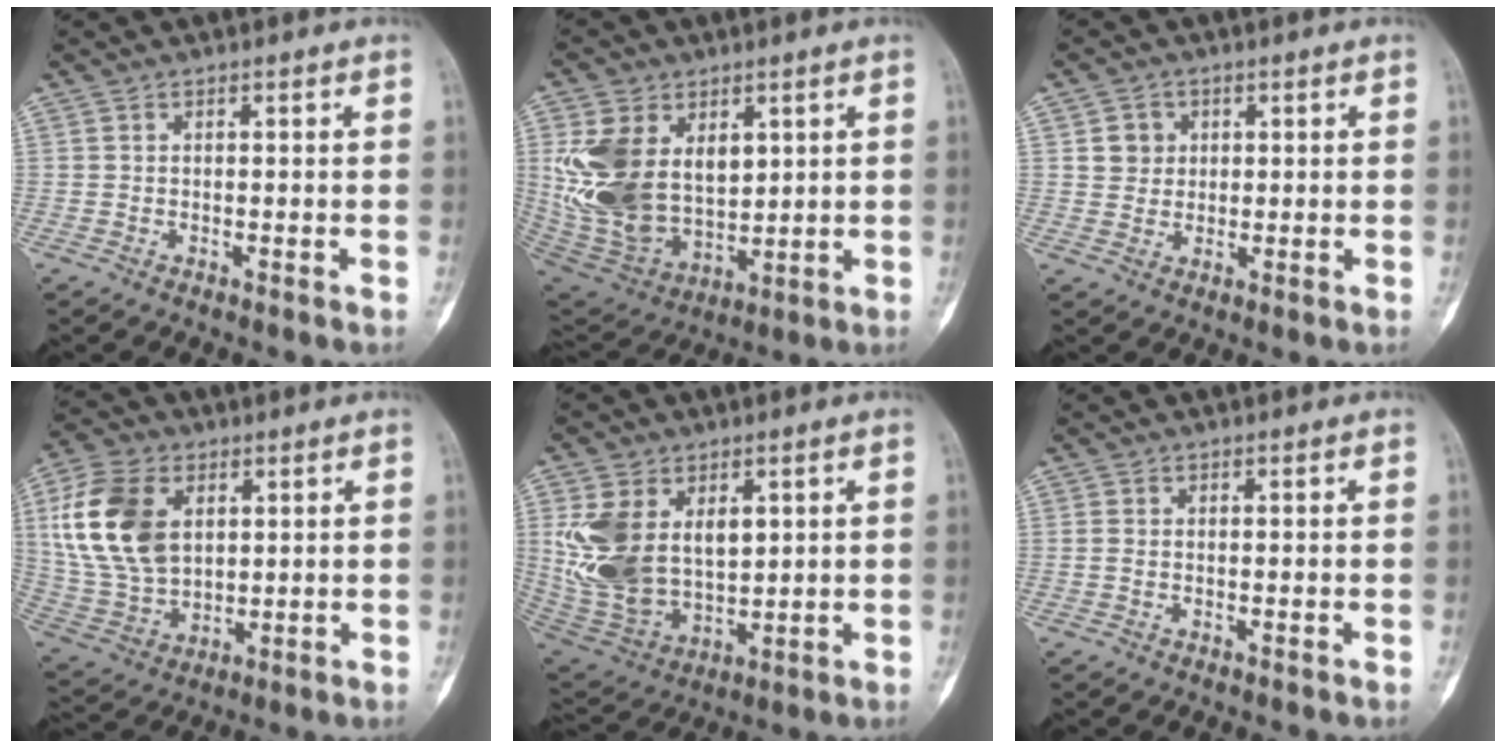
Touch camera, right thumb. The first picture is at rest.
{"total": 18.5, "force": [4.3, 12.5, 13.0], "torque": [-0.240, -0.021, 0.107]}
{"total": 3.9, "force": [1.1, 3.6, 1.0], "torque": [0.004, -0.002, 0.017]}
{"total": 17.3, "force": [4.5, 11.5, 12.2], "torque": [-0.235, -0.006, 0.095]}
{"total": 16.6, "force": [3.8, 10.9, 11.9], "torque": [-0.218, -0.014, 0.096]}
{"total": 0.8, "force": [-0.1, 0.6, 0.6], "torque": [-0.018, 0.000, -0.001]}